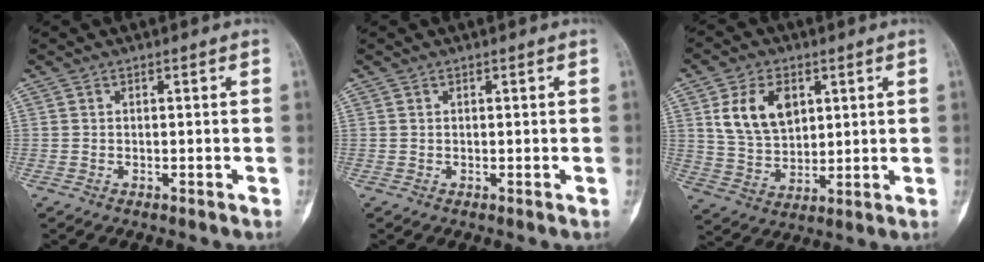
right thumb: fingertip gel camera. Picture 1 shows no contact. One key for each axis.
{"total": 0.0}
{"total": 11.1, "fx": 3.9, "fy": 7.4, "fz": 7.4, "tx": -0.114, "ty": -0.013, "tz": 0.080}